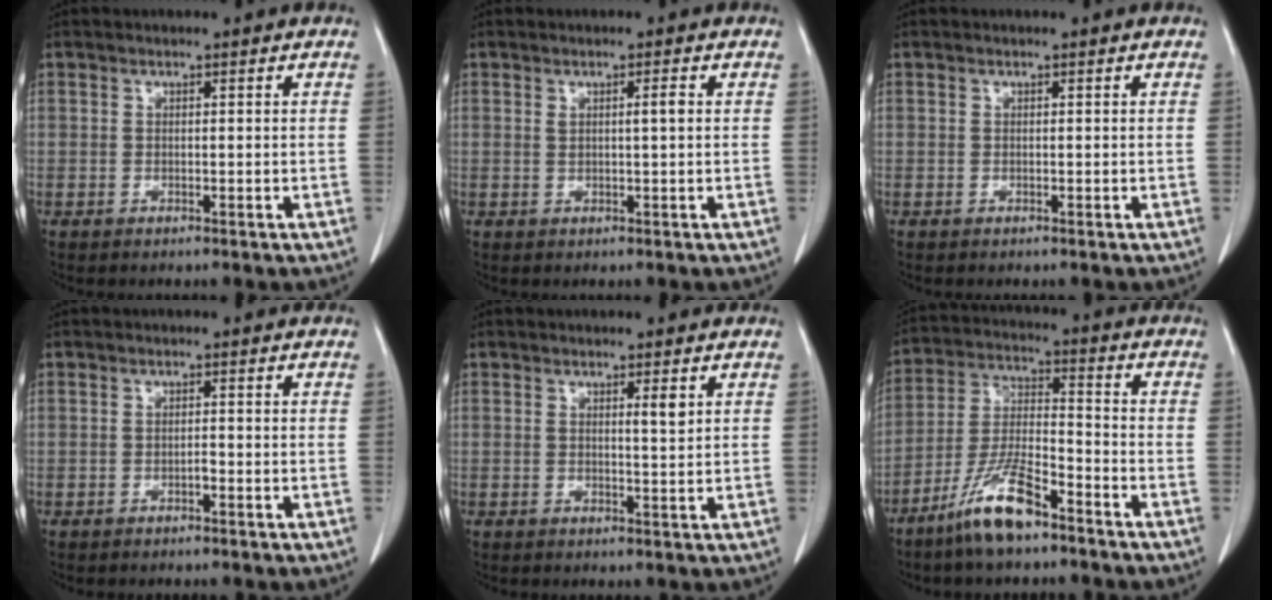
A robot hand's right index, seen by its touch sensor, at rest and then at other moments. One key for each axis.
{"total": 1.8, "fx": 0.4, "fy": 0.0, "fz": 1.7, "tx": -0.029, "ty": 0.001, "tz": 0.008}
{"total": 0.0}
{"total": 0.7, "fx": -0.5, "fy": 0.1, "fz": 0.5, "tx": -0.008, "ty": 0.002, "tz": -0.008}
{"total": 2.0, "fx": 0.9, "fy": 0.1, "fz": 1.8, "tx": -0.031, "ty": -0.004, "tz": 0.012}
{"total": 10.8, "fx": -7.6, "fy": 2.0, "fz": 7.4, "tx": -0.157, "ty": -0.015, "tz": -0.149}